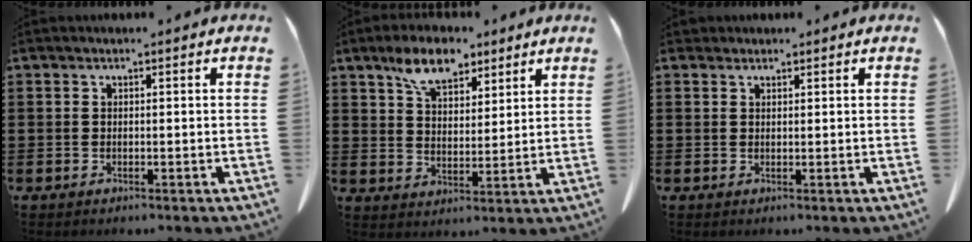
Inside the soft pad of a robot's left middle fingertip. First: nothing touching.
{"total": 7.7, "force": [5.7, 3.6, 3.8], "torque": [-0.078, -0.007, 0.102]}
{"total": 1.0, "force": [1.0, 0.4, 0.1], "torque": [-0.005, 0.001, 0.020]}